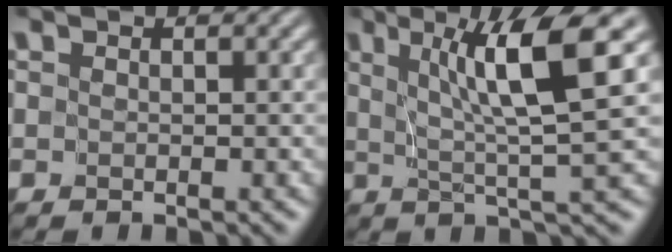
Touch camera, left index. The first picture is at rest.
{"total": 7.8, "force": [2.6, 0.8, 7.3], "torque": [-0.108, 0.007, 0.044]}